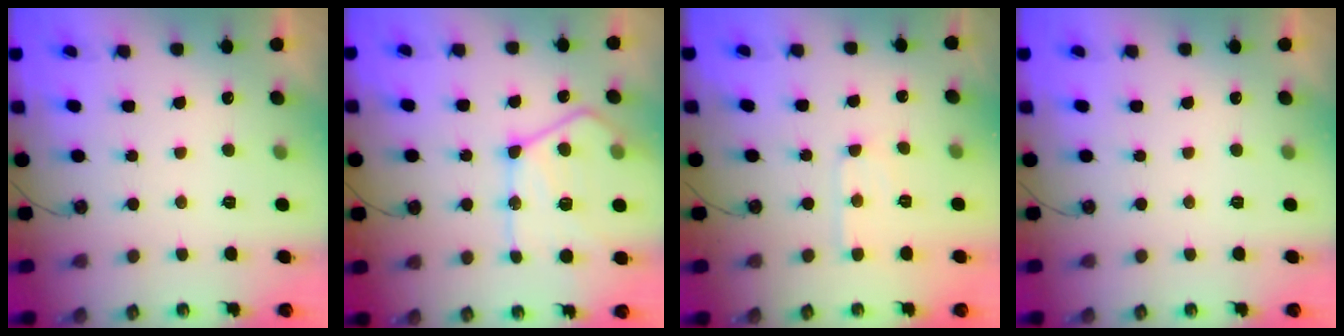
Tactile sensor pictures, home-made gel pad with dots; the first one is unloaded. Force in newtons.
{"total": 19.2, "press": 19.1, "slide": 2.2}
{"total": 5.6, "press": 5.6, "slide": 0.4}
{"total": 0.0}